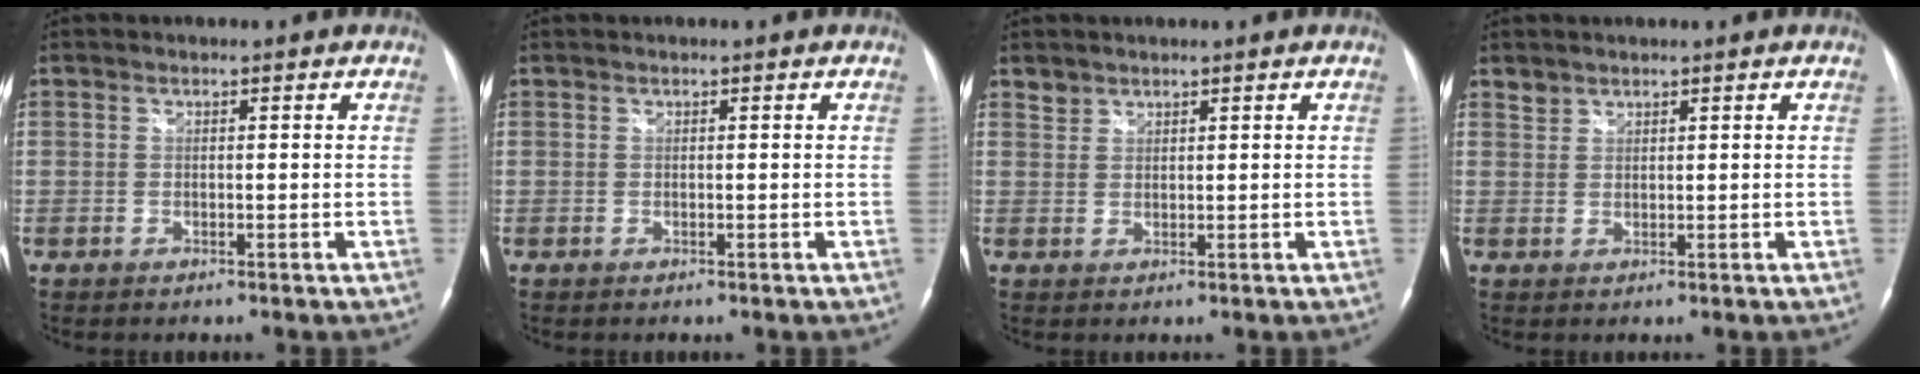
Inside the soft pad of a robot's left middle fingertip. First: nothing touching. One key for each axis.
{"total": 0.0}
{"total": 1.5, "fx": 1.3, "fy": 0.7, "fz": -0.2, "tx": 0.009, "ty": 0.006, "tz": 0.022}
{"total": 1.3, "fx": 1.2, "fy": 0.5, "fz": -0.2, "tx": 0.007, "ty": 0.005, "tz": 0.022}